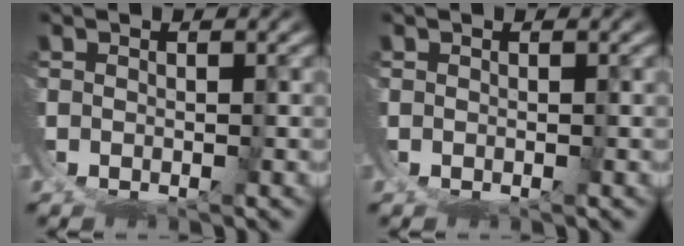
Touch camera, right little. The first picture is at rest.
{"total": 0.0}